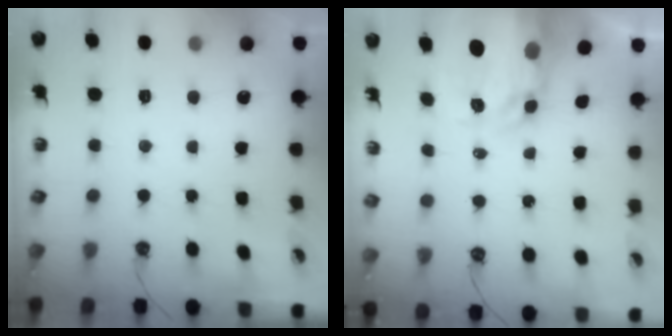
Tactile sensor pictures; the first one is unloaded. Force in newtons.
{"total": 7.4, "press": 7.4, "slide": 0.7}